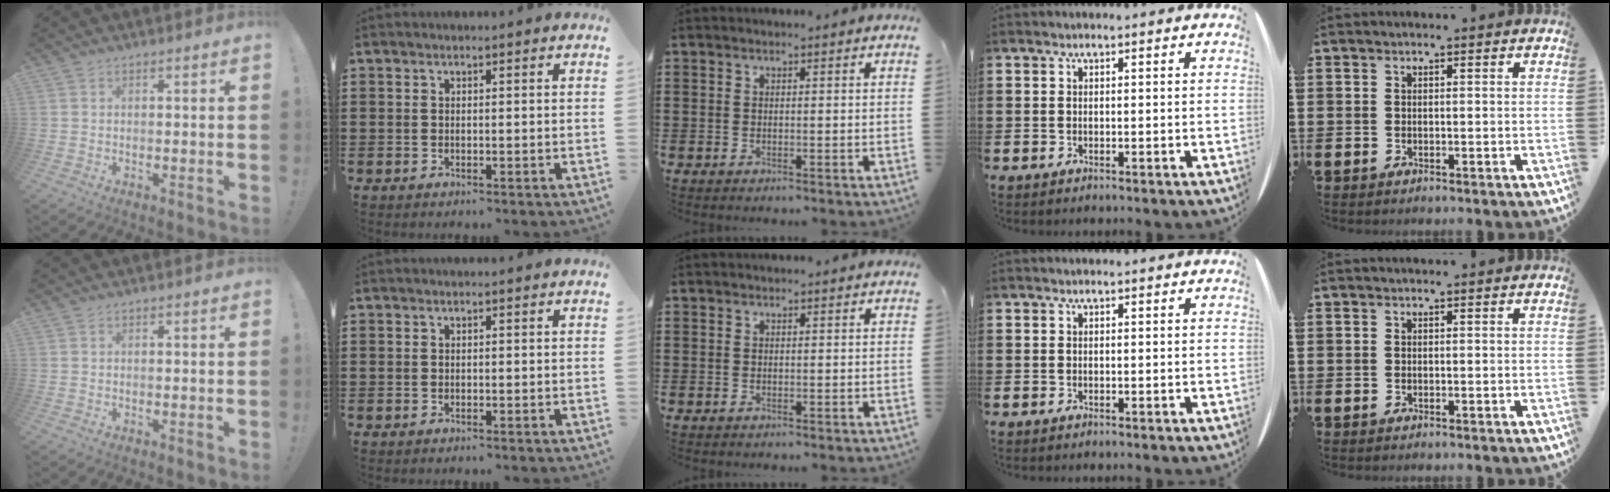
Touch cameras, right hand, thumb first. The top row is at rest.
{}